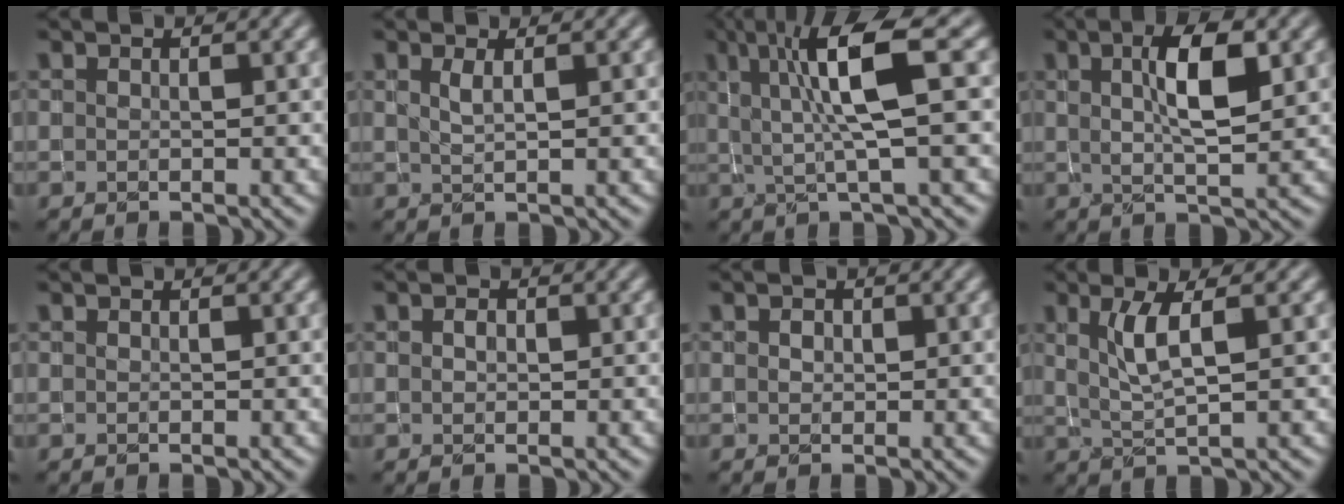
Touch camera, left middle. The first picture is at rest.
{"total": 1.1, "force": [0.4, 0.3, 1.0], "torque": [-0.017, 0.001, 0.006]}
{"total": 7.2, "force": [1.7, 1.3, 6.9], "torque": [-0.124, 0.000, 0.029]}
{"total": 5.2, "force": [1.3, 1.5, 4.8], "torque": [-0.080, 0.003, 0.020]}
{"total": 0.0}
{"total": 0.8, "force": [0.0, 0.6, 0.5], "torque": [-0.010, 0.001, 0.002]}
{"total": 0.7, "force": [0.0, 0.6, 0.3], "torque": [-0.005, 0.001, 0.002]}
{"total": 3.4, "force": [0.9, 0.7, 3.3], "torque": [-0.069, -0.002, 0.023]}